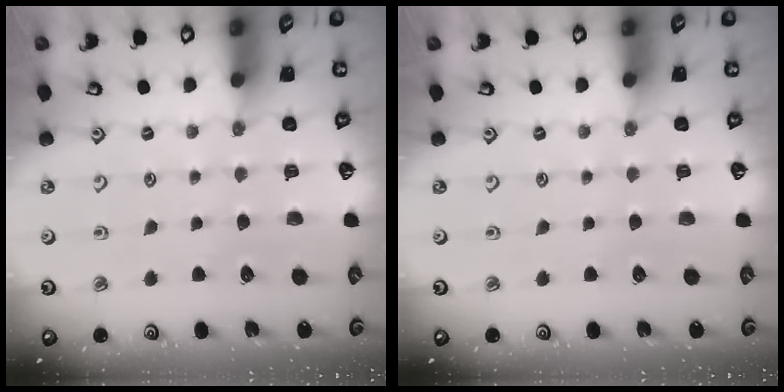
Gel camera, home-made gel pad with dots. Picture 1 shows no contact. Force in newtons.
{"total": 0.0}